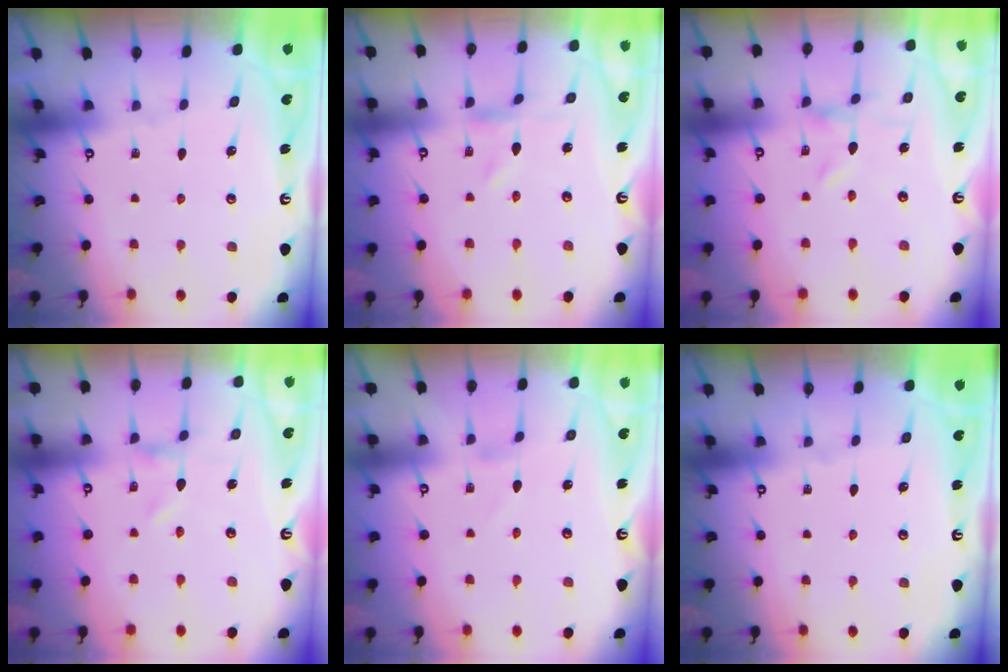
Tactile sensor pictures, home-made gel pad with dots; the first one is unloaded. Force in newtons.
{"total": 0.0}
{"total": 0.0}
{"total": 0.0}
{"total": 1.1, "press": 1.1, "slide": 0.1}
{"total": 0.0}